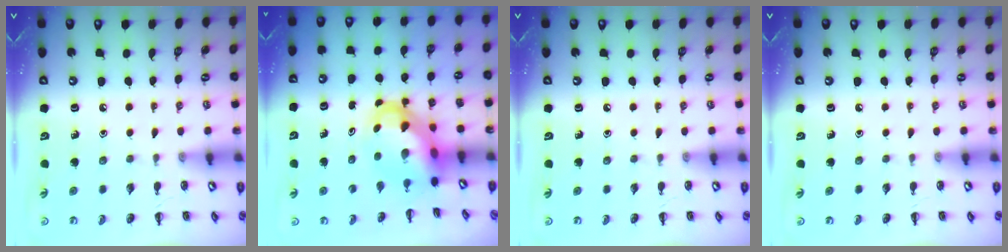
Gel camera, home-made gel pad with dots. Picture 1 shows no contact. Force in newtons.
{"total": 5.6, "press": 5.3, "slide": 1.5}
{"total": 0.0}
{"total": 0.0}